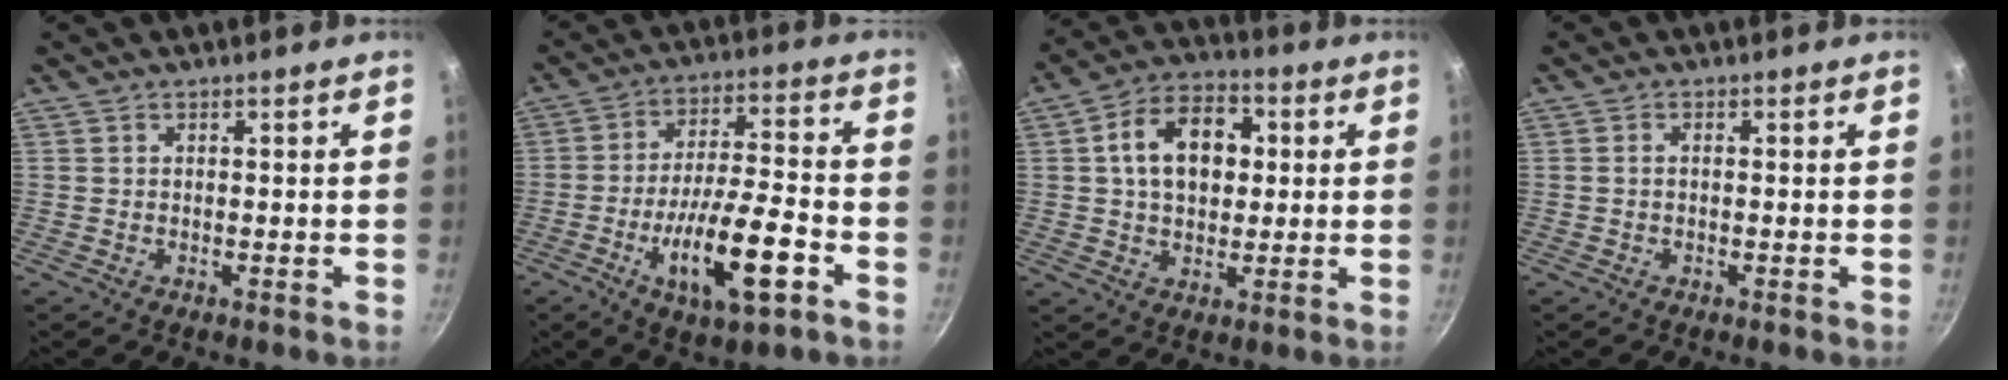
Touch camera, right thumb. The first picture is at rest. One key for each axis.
{"total": 16.1, "fx": -6.2, "fy": 5.0, "fz": 14.1, "tx": -0.238, "ty": 0.027, "tz": -0.100}
{"total": 13.0, "fx": 2.2, "fy": 9.0, "fz": 9.1, "tx": -0.116, "ty": 0.017, "tz": 0.024}
{"total": 1.0, "fx": -0.1, "fy": 0.5, "fz": 0.8, "tx": -0.022, "ty": 0.006, "tz": -0.004}